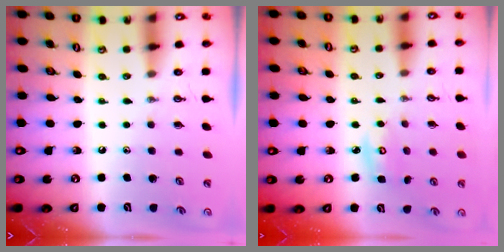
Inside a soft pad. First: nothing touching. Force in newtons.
{"total": 5.5, "press": 5.5, "slide": 0.5}